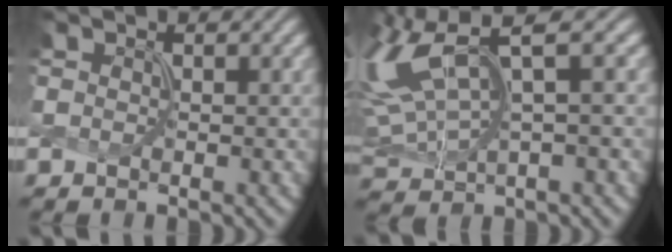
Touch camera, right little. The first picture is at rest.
{"total": 9.6, "force": [4.1, 3.5, 8.0], "torque": [-0.200, 0.020, 0.080]}